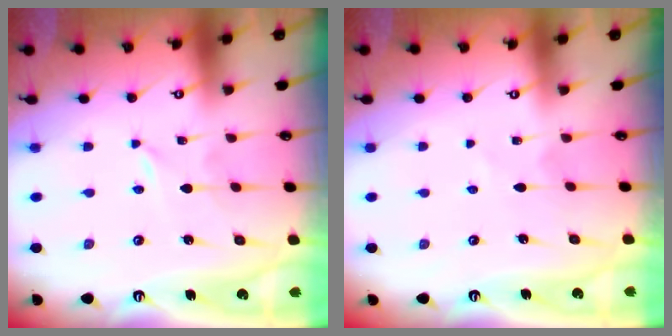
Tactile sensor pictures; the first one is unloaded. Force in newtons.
{"total": 1.5, "press": 1.5, "slide": 0.3}